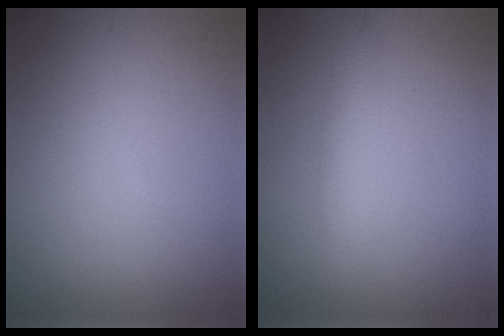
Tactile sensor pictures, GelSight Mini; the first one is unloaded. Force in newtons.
{"total": 2.2, "press": 2.2, "slide": 0.0}